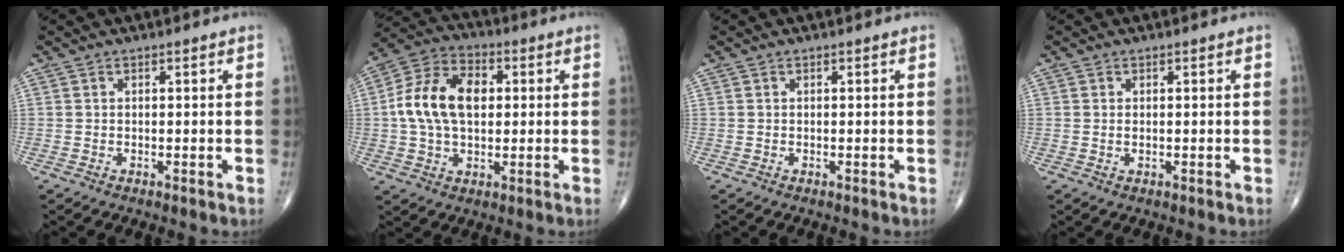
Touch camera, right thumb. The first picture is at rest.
{"total": 13.8, "force": [1.3, 8.8, 10.6], "torque": [-0.185, 0.023, 0.016]}
{"total": 0.0}
{"total": 0.6, "force": [0.1, 0.3, 0.6], "torque": [-0.013, 0.001, 0.003]}